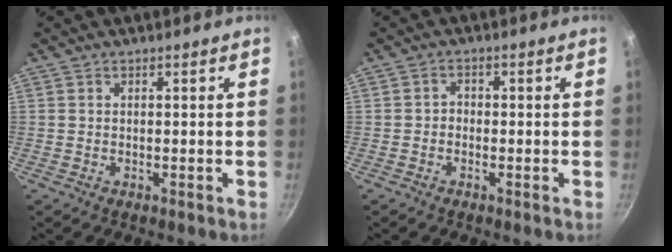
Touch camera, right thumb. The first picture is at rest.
{"total": 1.7, "force": [-0.7, 1.3, 0.7], "torque": [-0.007, 0.010, -0.017]}